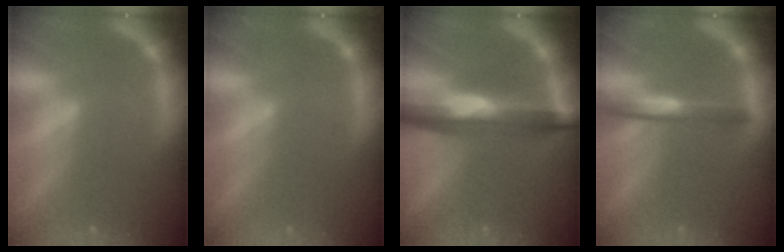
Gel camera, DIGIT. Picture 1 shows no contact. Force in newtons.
{"total": 0.0}
{"total": 7.6}
{"total": 3.0}